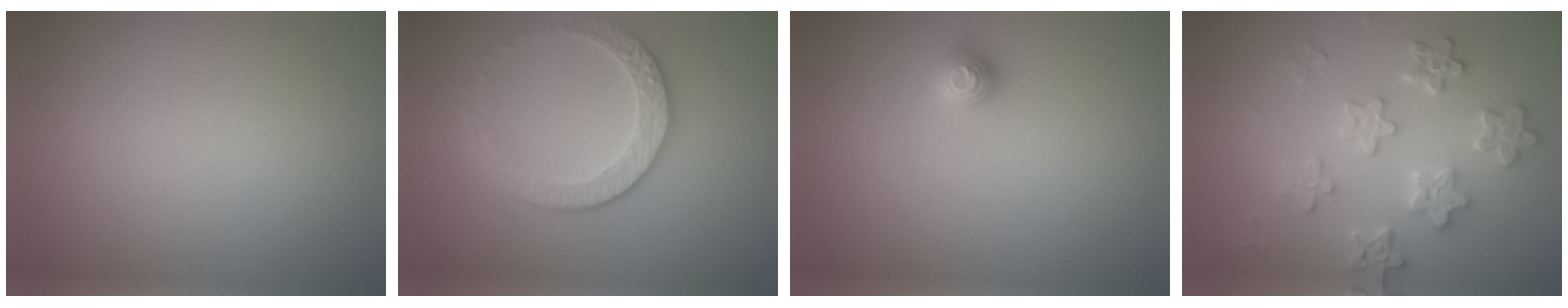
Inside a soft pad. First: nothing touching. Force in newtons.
{"total": 2.8, "press": 2.4, "slide": 1.4}
{"total": 1.1, "press": 1.1, "slide": 0.2}
{"total": 3.6, "press": 3.5, "slide": 0.5}